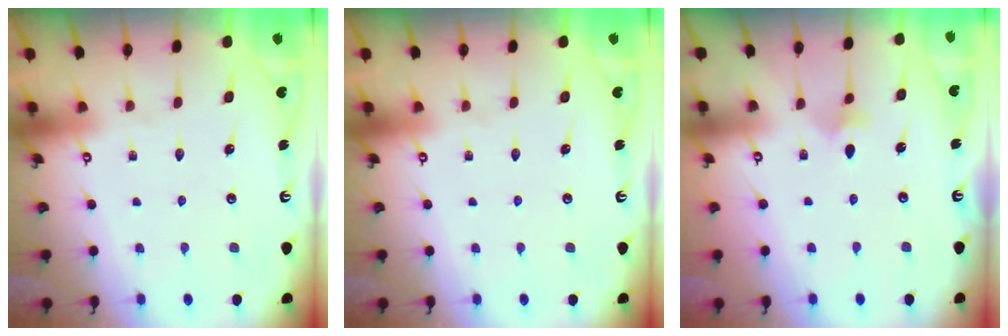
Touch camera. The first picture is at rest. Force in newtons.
{"total": 0.0}
{"total": 4.2, "press": 4.1, "slide": 1.0}